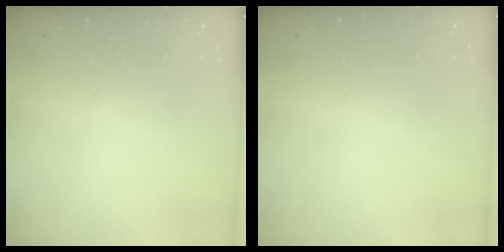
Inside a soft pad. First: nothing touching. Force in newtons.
{"total": 0.0}